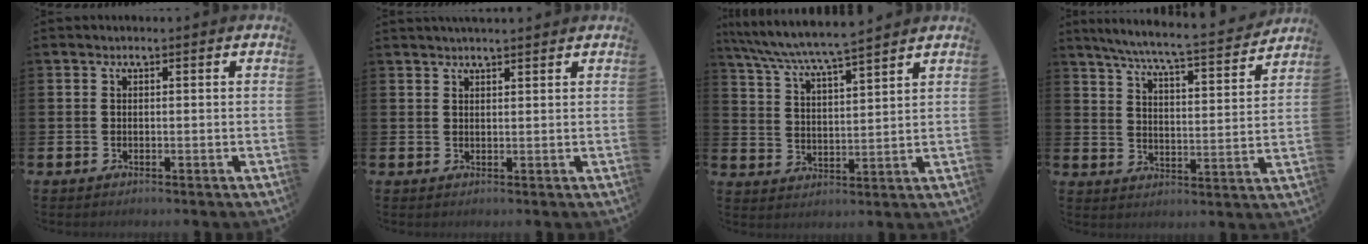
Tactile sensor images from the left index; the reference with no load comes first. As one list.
[{"total": 1.8, "force": [1.7, 0.1, 0.3], "torque": [-0.001, -0.005, 0.030]}, {"total": 6.7, "force": [6.5, -0.1, 1.8], "torque": [-0.065, -0.036, 0.114]}, {"total": 7.1, "force": [6.5, 0.0, 2.8], "torque": [-0.084, -0.048, 0.110]}]